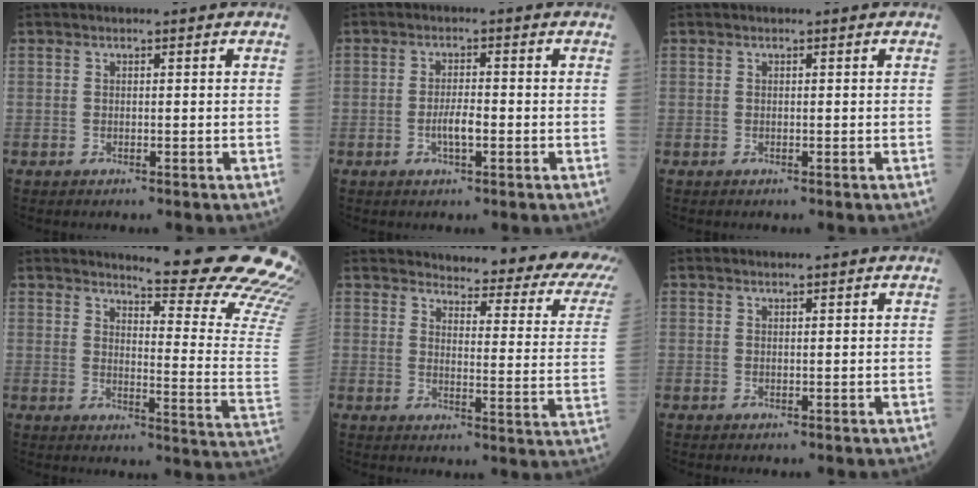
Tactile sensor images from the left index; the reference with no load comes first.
{"total": 3.0, "force": [-0.9, 0.7, 2.8], "torque": [-0.056, 0.002, -0.017]}
{"total": 0.0}
{"total": 19.7, "force": [17.9, -0.5, 8.1], "torque": [-0.110, -0.135, 0.199]}
{"total": 21.4, "force": [19.4, 2.4, 8.7], "torque": [-0.097, -0.089, 0.209]}
{"total": 0.6, "force": [0.5, 0.0, 0.1], "torque": [-0.008, 0.002, 0.011]}